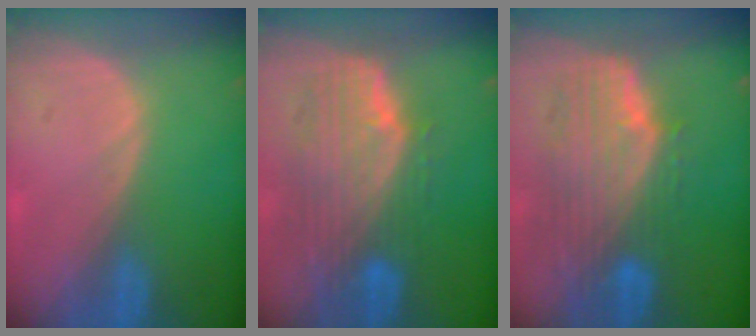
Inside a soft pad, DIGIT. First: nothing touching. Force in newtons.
{"total": 10.0, "press": 8.9, "slide": 4.6}
{"total": 9.8, "press": 8.6, "slide": 4.8}